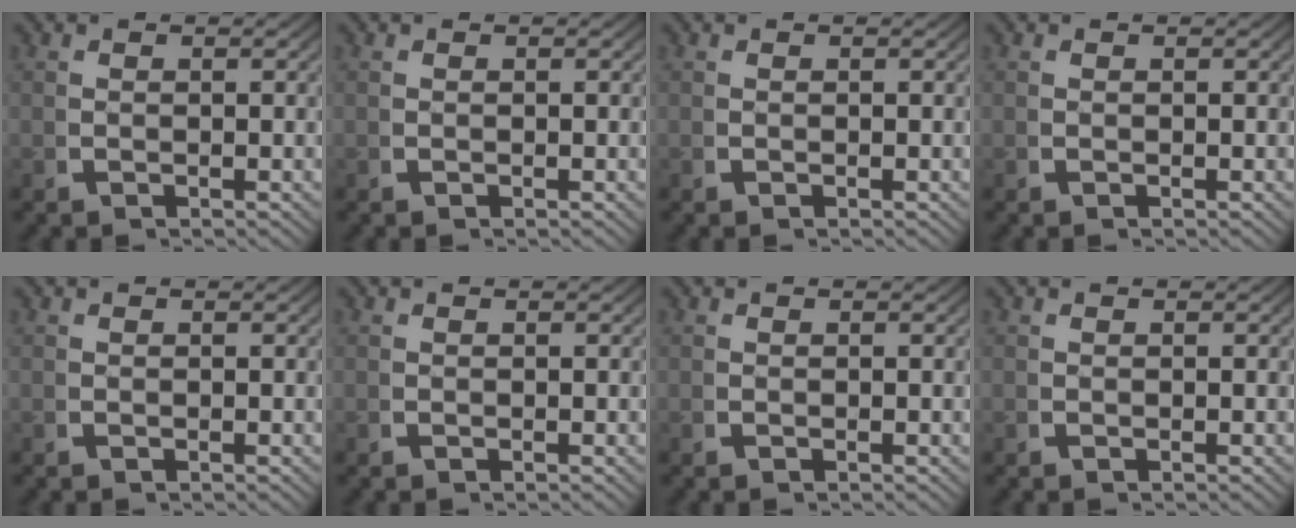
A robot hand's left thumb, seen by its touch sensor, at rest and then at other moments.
{"total": 0.0}
{"total": 0.0}
{"total": 0.0}
{"total": 0.0}
{"total": 0.0}
{"total": 0.0}
{"total": 0.0}